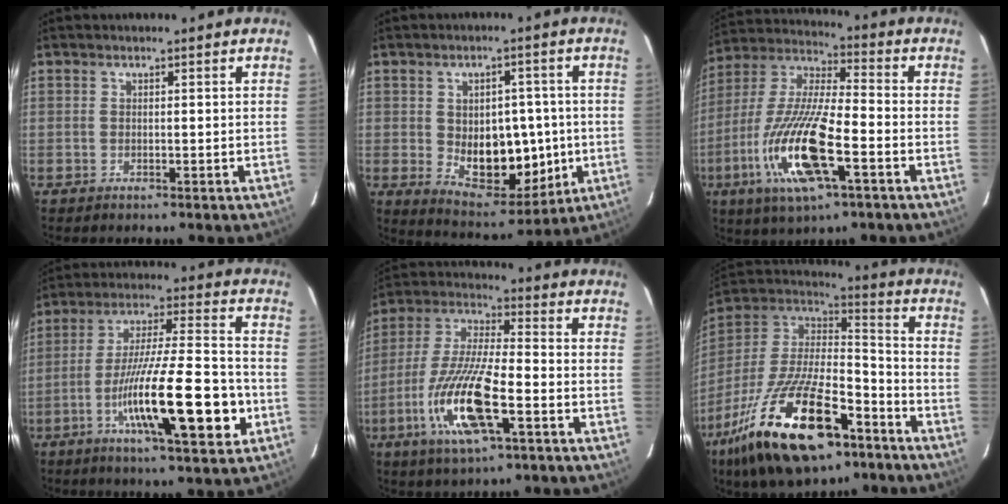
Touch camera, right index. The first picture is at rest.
{"total": 12.2, "force": [-0.9, 7.2, 9.8], "torque": [-0.137, 0.005, 0.007]}
{"total": 17.7, "force": [-6.5, 3.4, 16.1], "torque": [-0.341, -0.016, -0.117]}
{"total": 18.5, "force": [-6.1, 2.2, 17.4], "torque": [-0.288, -0.006, -0.094]}
{"total": 15.5, "force": [-5.8, 2.9, 14.1], "torque": [-0.295, -0.015, -0.104]}
{"total": 24.8, "force": [-15.0, 8.2, 18.0], "torque": [-0.357, -0.019, -0.263]}